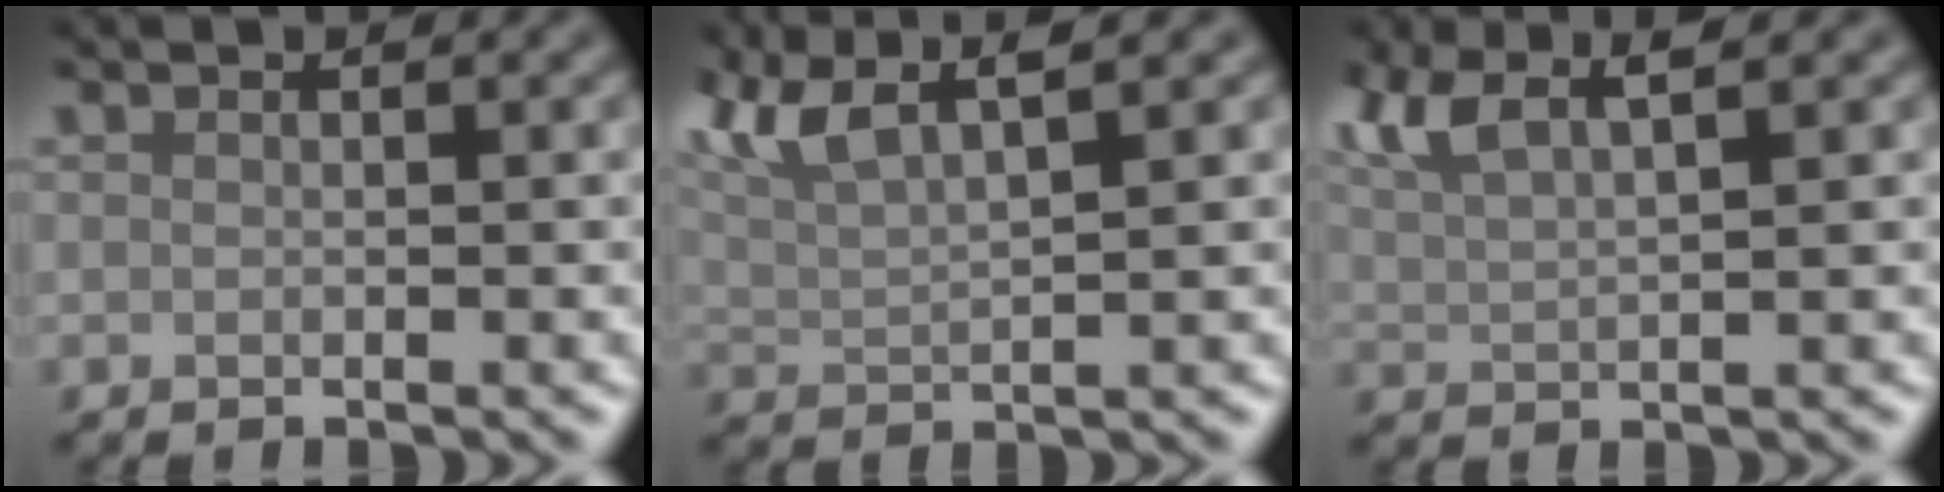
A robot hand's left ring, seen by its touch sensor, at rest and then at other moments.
{"total": 8.7, "force": [5.6, 3.0, 5.9], "torque": [-0.118, 0.041, 0.080]}
{"total": 4.8, "force": [3.1, 1.5, 3.5], "torque": [-0.073, 0.016, 0.058]}